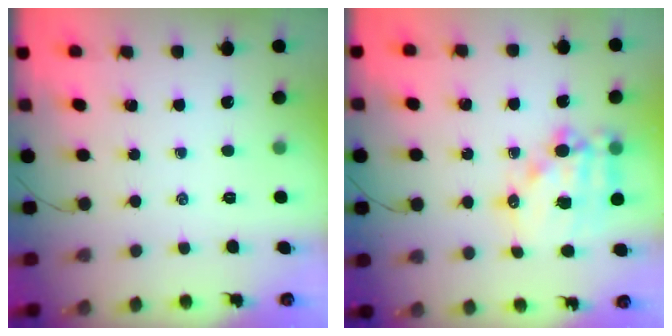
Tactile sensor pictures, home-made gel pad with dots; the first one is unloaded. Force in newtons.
{"total": 15.4, "press": 15.1, "slide": 3.4}